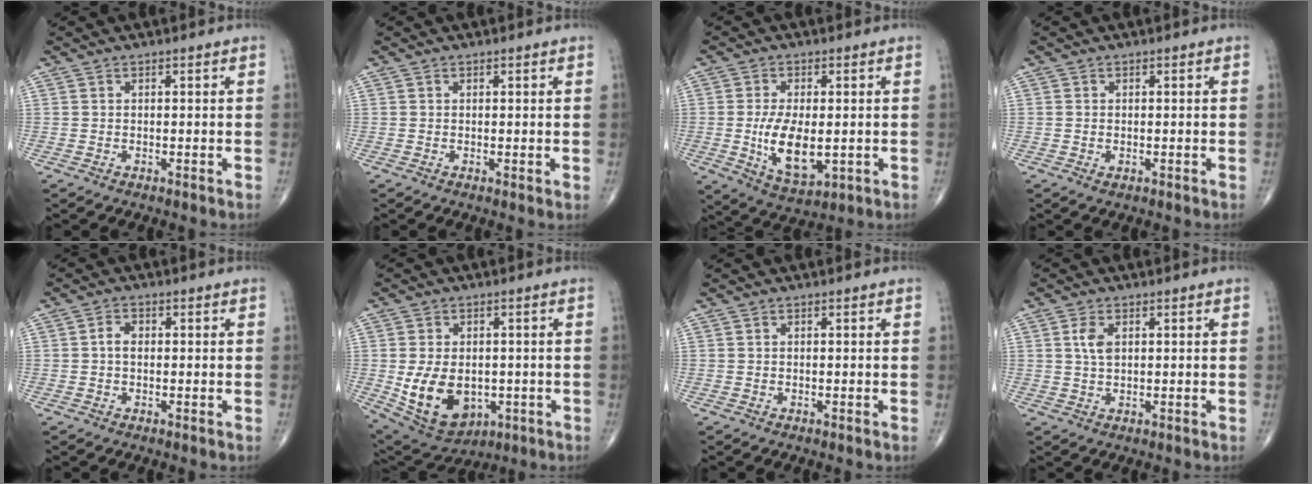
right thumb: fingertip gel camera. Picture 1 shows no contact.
{"total": 0.5, "force": [0.1, 0.2, 0.5], "torque": [-0.009, -0.003, 0.000]}
{"total": 12.0, "force": [-1.3, 5.9, 10.3], "torque": [-0.185, -0.016, -0.012]}
{"total": 0.9, "force": [-0.2, 0.6, 0.7], "torque": [-0.014, -0.001, -0.002]}
{"total": 2.3, "force": [0.0, 1.6, 1.6], "torque": [-0.025, 0.009, -0.004]}
{"total": 13.3, "force": [-2.2, 9.2, 9.3], "torque": [-0.141, -0.001, -0.010]}
{"total": 0.0}
{"total": 3.3, "force": [0.9, 1.8, 2.6], "torque": [-0.051, 0.000, 0.018]}